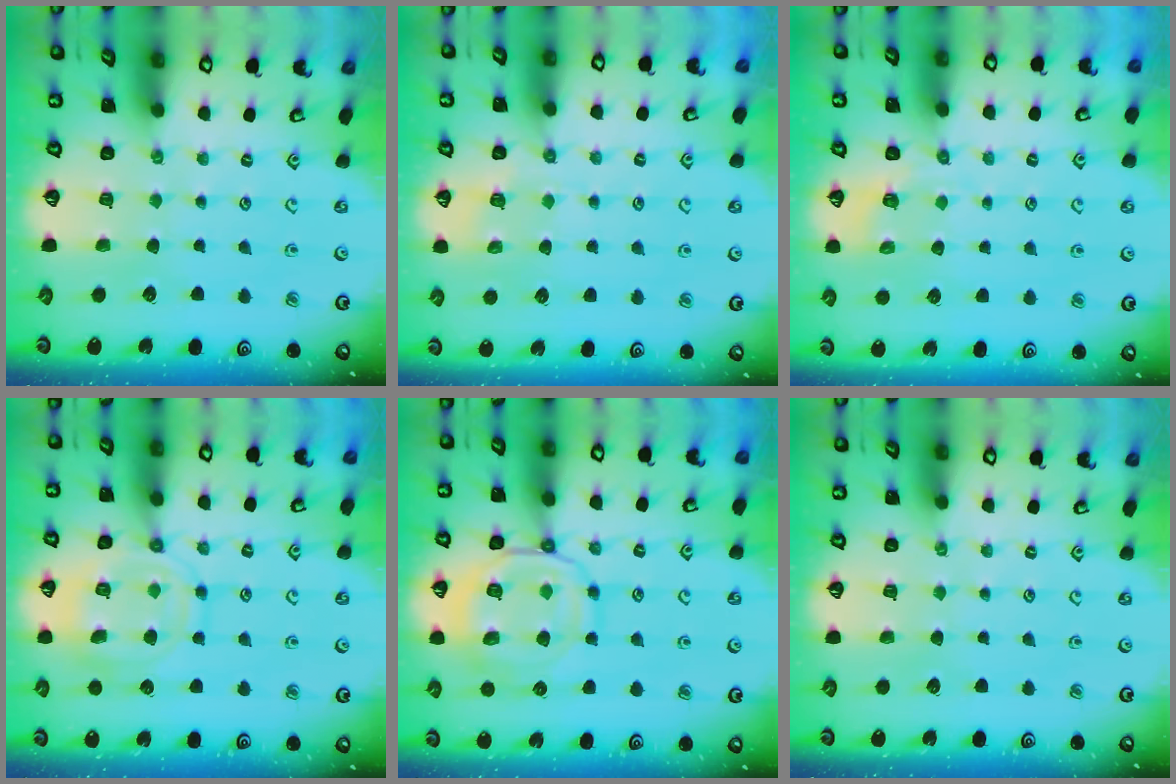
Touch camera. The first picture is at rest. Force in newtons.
{"total": 5.6, "press": 5.5, "slide": 0.8}
{"total": 2.3, "press": 1.7, "slide": 1.6}
{"total": 13.8, "press": 13.8, "slide": 1.2}
{"total": 12.6, "press": 12.6, "slide": 1.2}
{"total": 0.0}